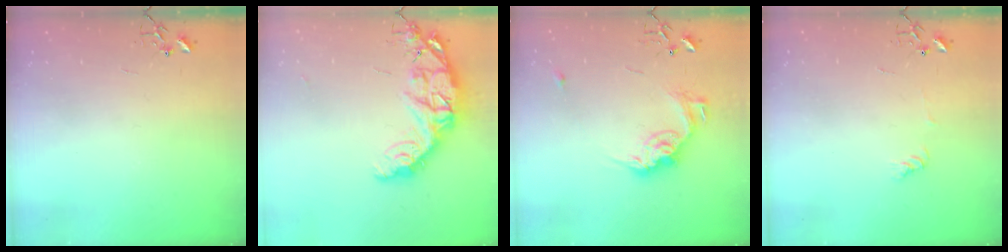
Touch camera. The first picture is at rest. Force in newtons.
{"total": 15.2, "press": 15.2, "slide": 1.2}
{"total": 15.4, "press": 15.4, "slide": 1.0}
{"total": 4.9, "press": 4.9, "slide": 0.7}